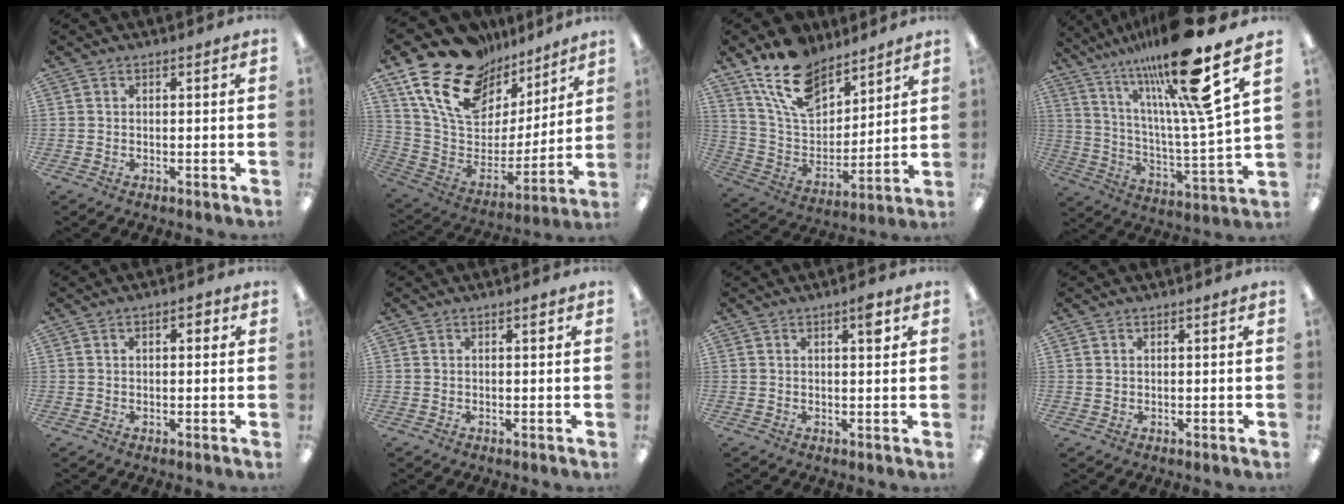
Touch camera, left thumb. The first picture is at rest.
{"total": 20.8, "force": [14.0, 12.1, 9.5], "torque": [-0.179, -0.089, 0.260]}
{"total": 16.6, "force": [12.2, 8.6, 7.2], "torque": [-0.145, -0.061, 0.228]}
{"total": 23.1, "force": [16.4, 3.0, 16.0], "torque": [-0.272, -0.094, 0.252]}
{"total": 2.4, "force": [0.8, 1.3, 1.9], "torque": [-0.021, 0.000, 0.009]}
{"total": 1.0, "force": [0.5, 0.3, 0.8], "torque": [-0.010, 0.000, 0.006]}
{"total": 3.8, "force": [1.8, 1.3, 3.1], "torque": [-0.035, -0.007, 0.022]}
{"total": 0.7, "force": [0.5, 0.5, 0.1], "torque": [-0.002, 0.003, 0.008]}